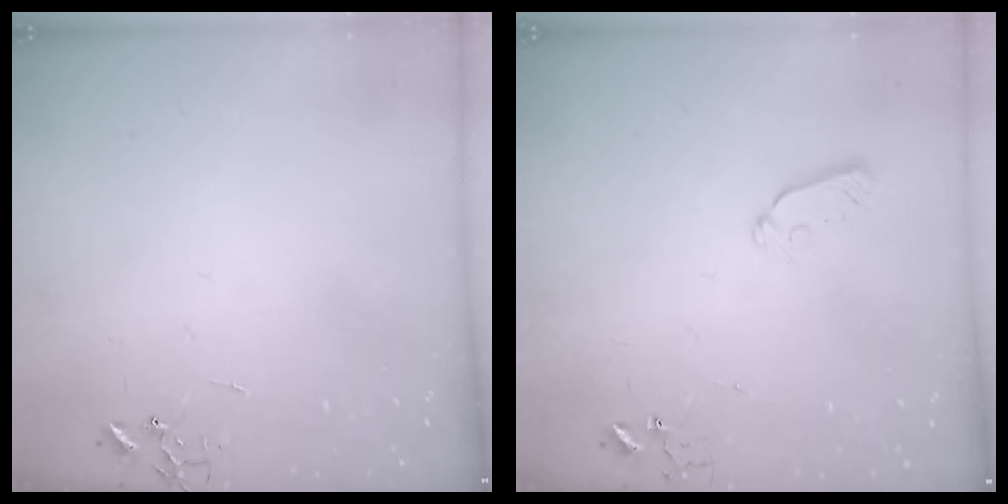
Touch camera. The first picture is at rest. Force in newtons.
{"total": 3.7, "press": 3.6, "slide": 0.5}